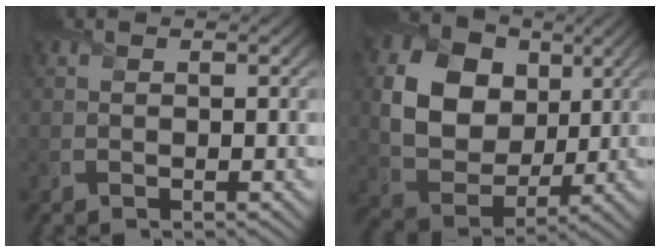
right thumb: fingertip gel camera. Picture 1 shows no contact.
{"total": 12.1, "force": [2.8, 9.2, 7.3], "torque": [-0.168, -0.002, 0.044]}